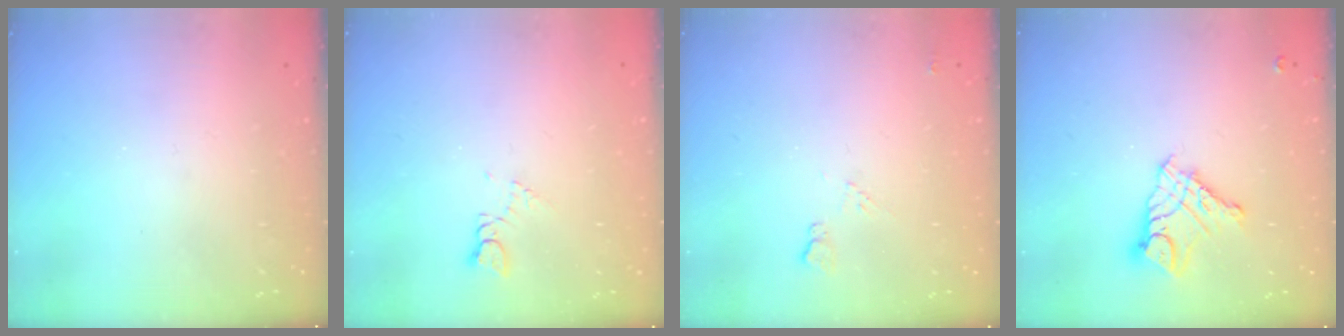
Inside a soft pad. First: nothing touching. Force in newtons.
{"total": 2.7, "press": 2.7, "slide": 0.3}
{"total": 5.9, "press": 5.8, "slide": 0.9}
{"total": 10.5, "press": 10.4, "slide": 0.8}